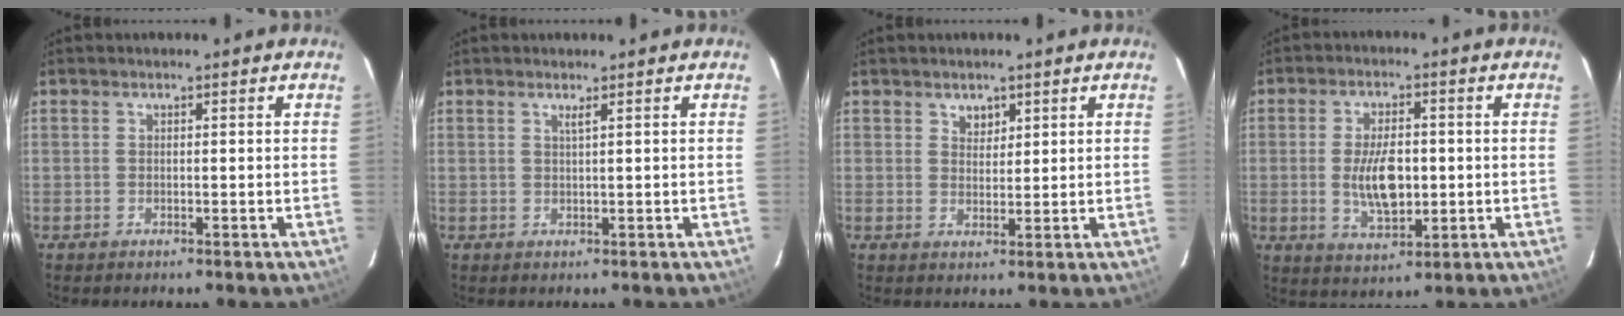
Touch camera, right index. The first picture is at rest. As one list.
[{"total": 0.9, "force": [0.4, -0.3, 0.7], "torque": [-0.013, -0.002, 0.005]}, {"total": 2.4, "force": [1.5, 1.7, 0.8], "torque": [-0.006, 0.002, 0.026]}, {"total": 9.3, "force": [-0.7, 4.6, 8.0], "torque": [-0.150, -0.005, -0.006]}]